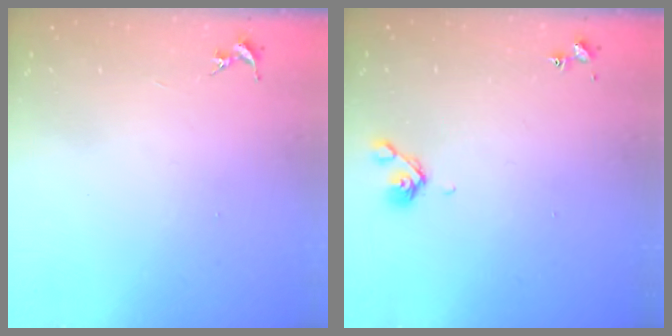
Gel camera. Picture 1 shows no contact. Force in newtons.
{"total": 5.2, "press": 5.1, "slide": 1.0}